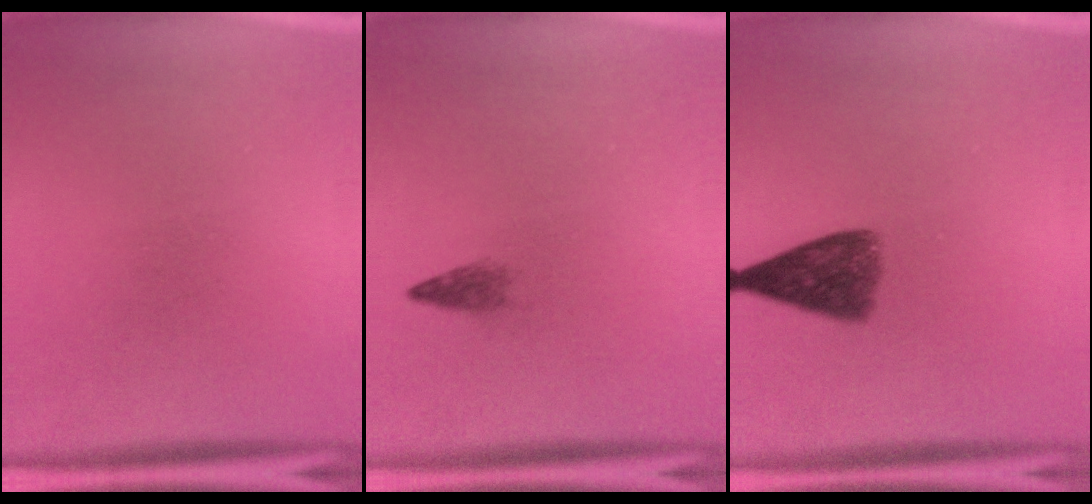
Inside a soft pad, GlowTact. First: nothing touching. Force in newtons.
{"total": 1.3}
{"total": 6.6}